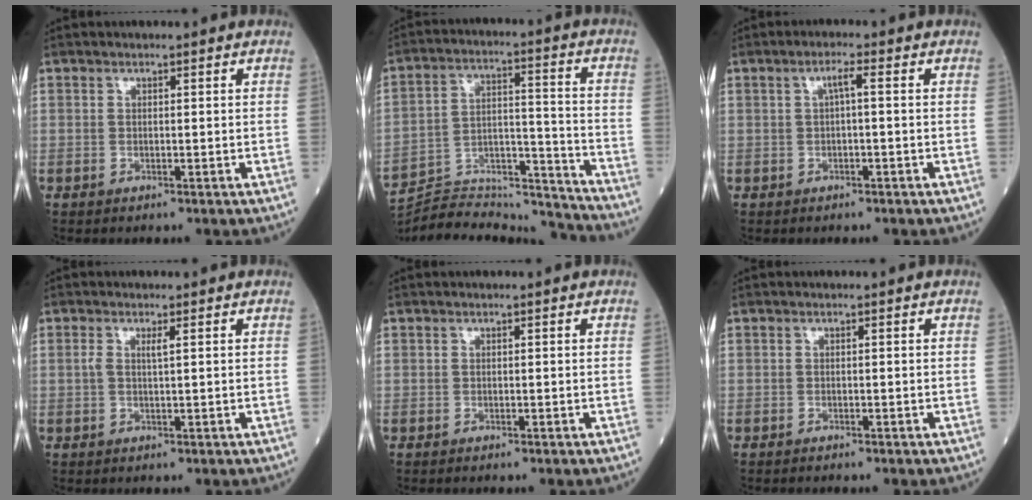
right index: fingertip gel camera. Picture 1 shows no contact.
{"total": 19.7, "force": [-19.5, 1.3, 2.4], "torque": [-0.052, 0.037, -0.295]}
{"total": 2.0, "force": [0.2, 0.1, 2.0], "torque": [-0.033, 0.006, 0.004]}
{"total": 1.7, "force": [0.5, 0.1, 1.6], "torque": [-0.041, 0.006, 0.010]}
{"total": 0.0}
{"total": 0.8, "force": [-0.8, 0.1, 0.3], "torque": [-0.004, 0.000, -0.011]}